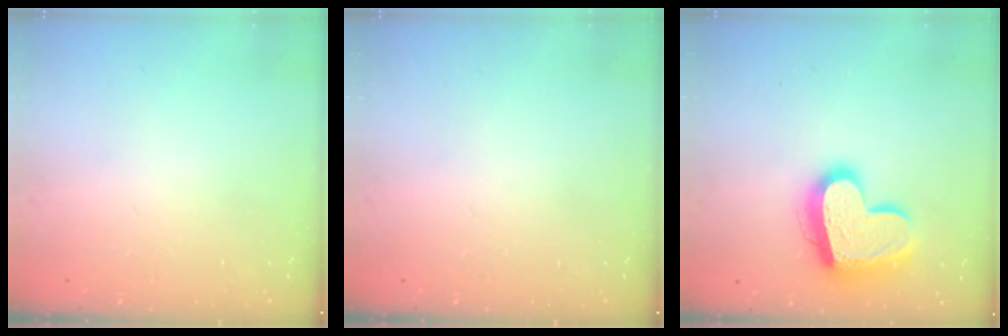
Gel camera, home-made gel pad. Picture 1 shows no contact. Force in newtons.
{"total": 0.0}
{"total": 18.7, "press": 18.6, "slide": 1.6}